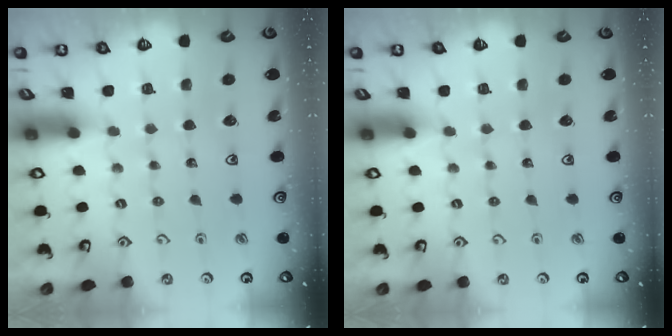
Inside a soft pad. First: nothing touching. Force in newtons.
{"total": 0.0}